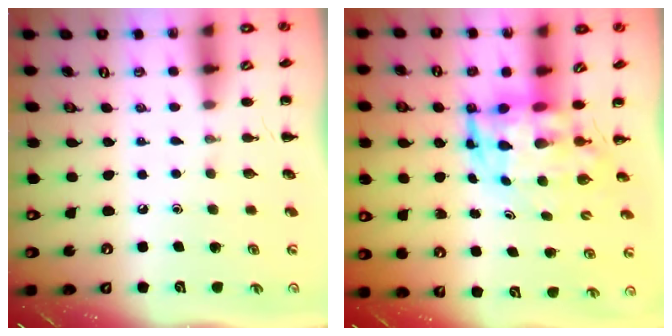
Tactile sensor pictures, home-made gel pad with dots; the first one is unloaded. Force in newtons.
{"total": 5.7, "press": 5.5, "slide": 1.8}